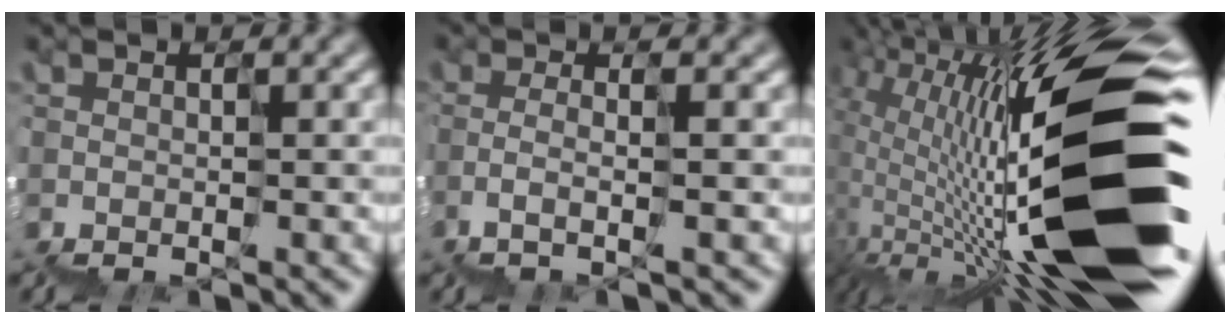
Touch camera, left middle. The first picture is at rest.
{"total": 1.4, "force": [-1.2, 0.3, 0.7], "torque": [-0.018, -0.002, -0.020]}
{"total": 15.3, "force": [0.6, 3.4, 14.9], "torque": [-0.234, 0.033, 0.004]}